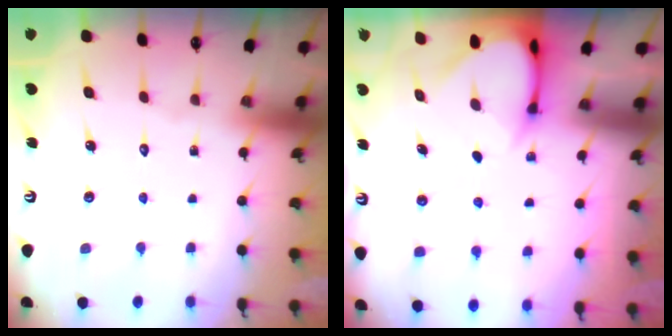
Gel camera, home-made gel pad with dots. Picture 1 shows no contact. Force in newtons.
{"total": 3.4, "press": 3.4, "slide": 0.3}